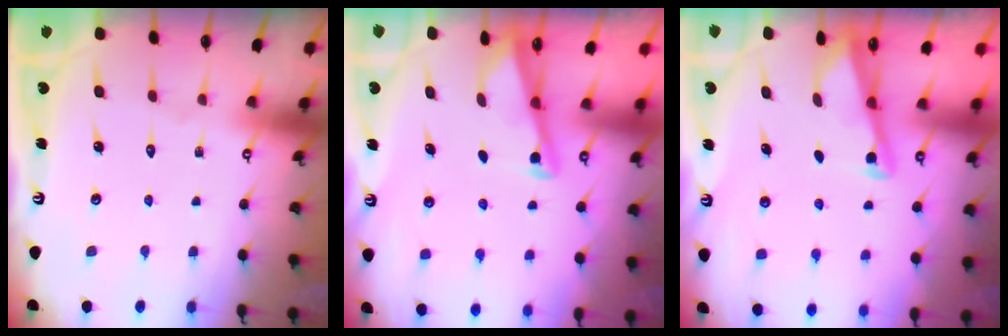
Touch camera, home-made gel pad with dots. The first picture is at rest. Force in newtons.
{"total": 2.8, "press": 2.8, "slide": 0.3}
{"total": 2.8, "press": 2.8, "slide": 0.3}